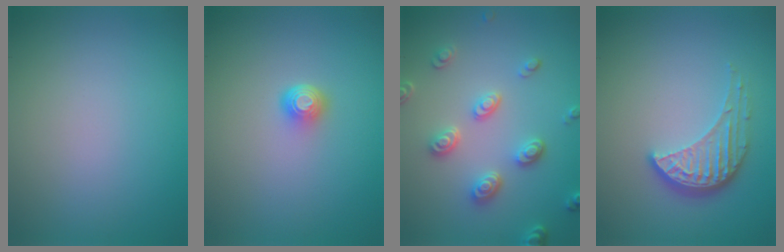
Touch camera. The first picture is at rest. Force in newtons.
{"total": 1.7, "press": 1.2, "slide": 1.2}
{"total": 3.5, "press": 3.2, "slide": 1.4}
{"total": 4.0, "press": 3.0, "slide": 2.7}